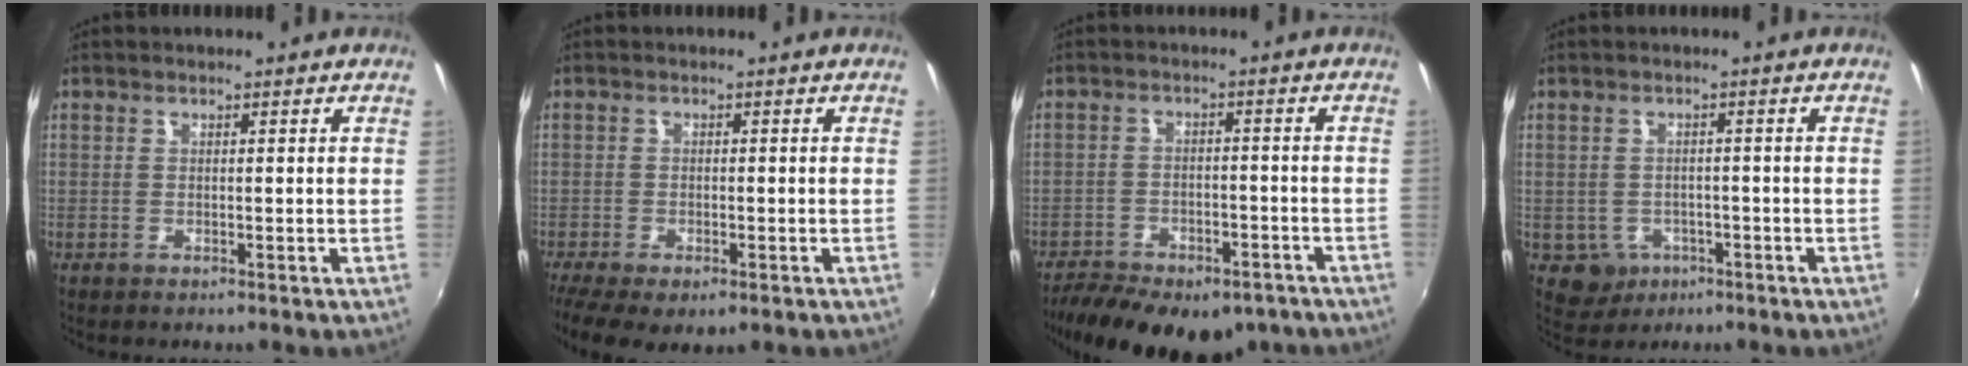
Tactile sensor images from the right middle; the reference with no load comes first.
{"total": 8.7, "force": [-5.7, 2.9, 5.8], "torque": [-0.132, -0.046, -0.093]}
{"total": 19.8, "force": [-14.6, 8.9, 9.9], "torque": [-0.208, -0.023, -0.193]}
{"total": 4.1, "force": [-1.7, 3.6, 1.0], "torque": [-0.030, 0.000, -0.017]}